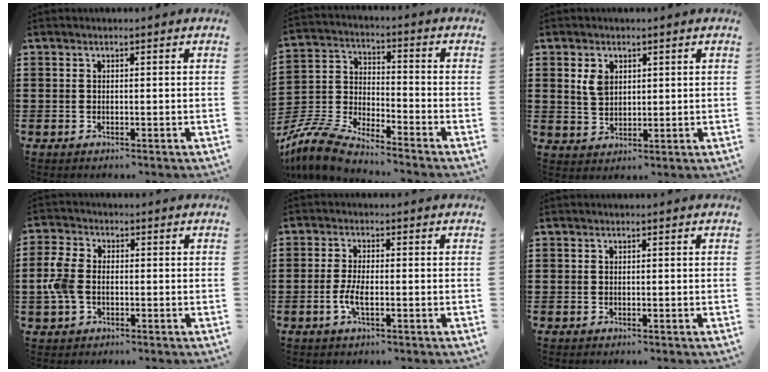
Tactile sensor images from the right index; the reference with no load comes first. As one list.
[{"total": 7.9, "force": [-7.4, 0.5, 2.5], "torque": [-0.073, -0.002, -0.154]}, {"total": 3.6, "force": [1.4, 2.5, 2.1], "torque": [-0.050, 0.008, 0.026]}, {"total": 5.0, "force": [-0.8, 3.3, 3.7], "torque": [-0.105, -0.004, -0.024]}, {"total": 3.3, "force": [-1.0, 0.8, 3.0], "torque": [-0.066, -0.007, -0.022]}, {"total": 0.0}]